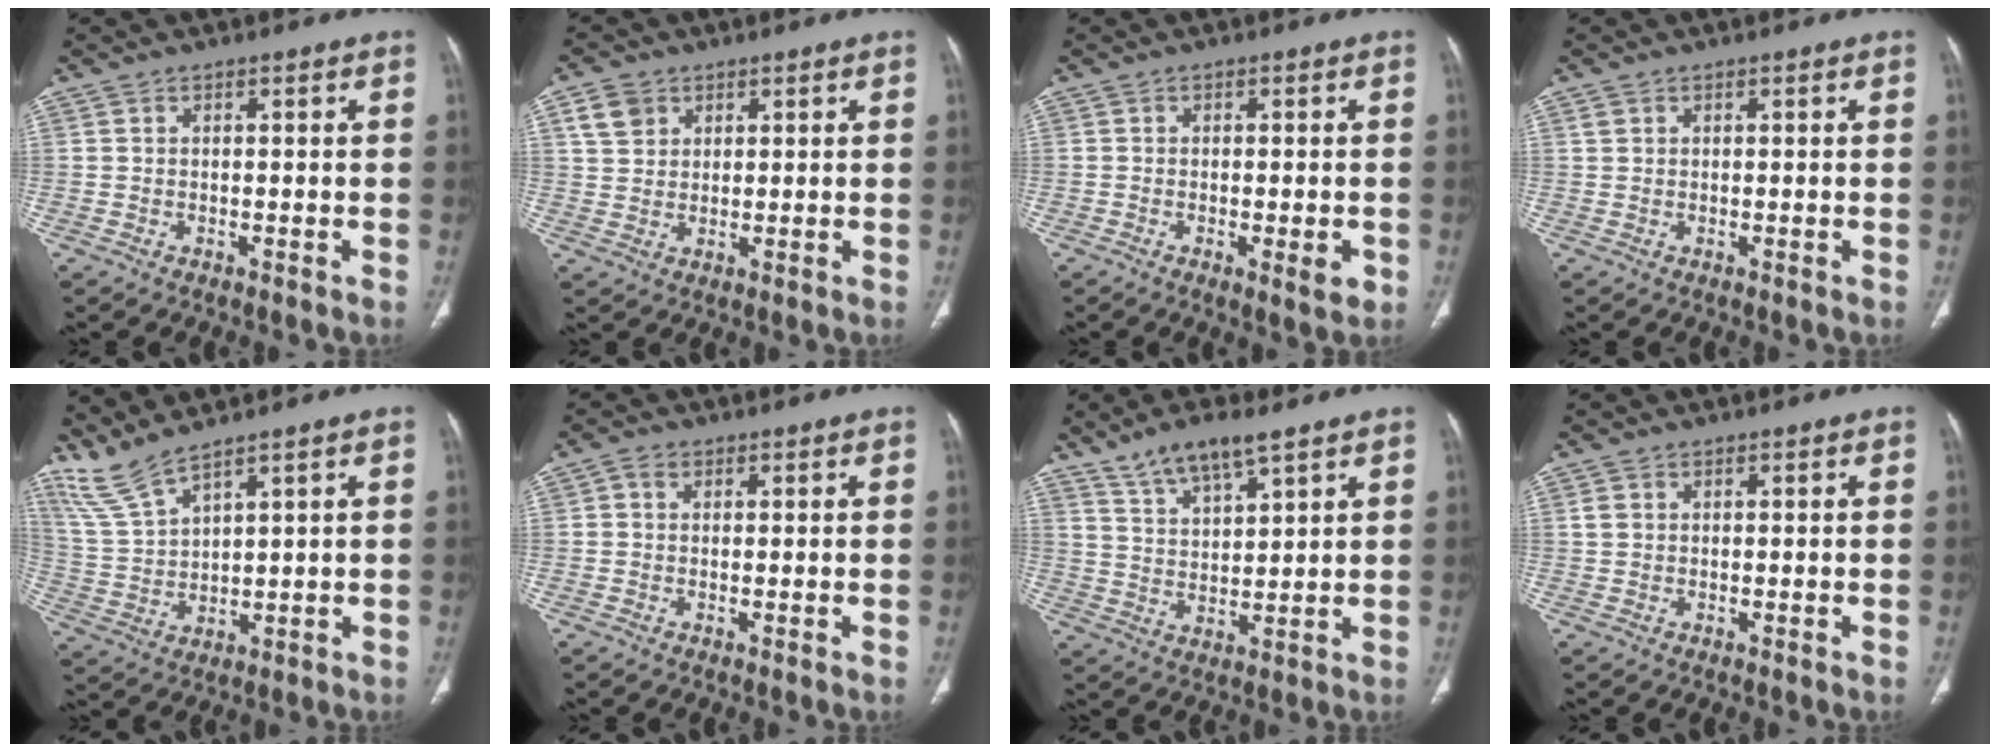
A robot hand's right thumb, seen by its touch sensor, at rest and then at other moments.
{"total": 4.9, "force": [2.3, 3.8, 2.0], "torque": [-0.025, -0.005, 0.049]}
{"total": 3.9, "force": [-1.3, 1.1, 3.5], "torque": [-0.041, -0.005, -0.015]}
{"total": 0.8, "force": [0.4, 0.7, 0.3], "torque": [-0.002, 0.001, 0.009]}
{"total": 6.9, "force": [6.2, 0.5, 3.0], "torque": [-0.078, -0.031, 0.146]}
{"total": 1.8, "force": [0.5, 1.5, 0.9], "torque": [-0.011, 0.005, 0.006]}
{"total": 8.7, "force": [6.4, 2.3, 5.5], "torque": [-0.091, -0.028, 0.124]}
{"total": 1.2, "force": [0.3, 1.1, 0.6], "torque": [-0.010, 0.004, 0.008]}